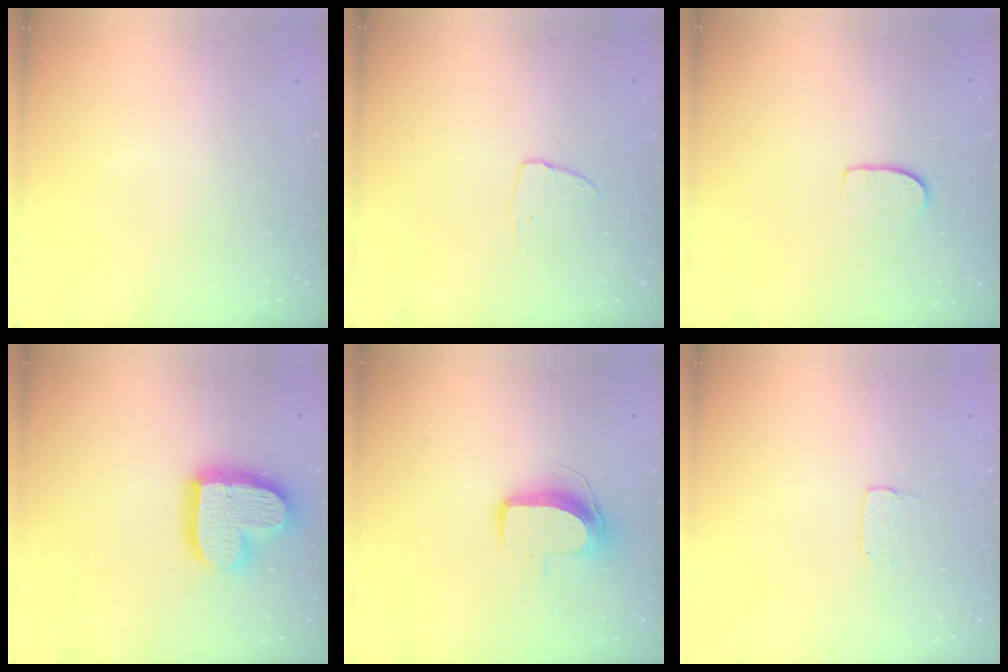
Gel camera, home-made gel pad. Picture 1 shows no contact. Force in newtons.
{"total": 4.3, "press": 4.3, "slide": 0.3}
{"total": 5.5, "press": 5.5, "slide": 0.5}
{"total": 17.8, "press": 17.8, "slide": 1.3}
{"total": 9.4, "press": 9.3, "slide": 0.9}
{"total": 2.9, "press": 2.9, "slide": 0.2}